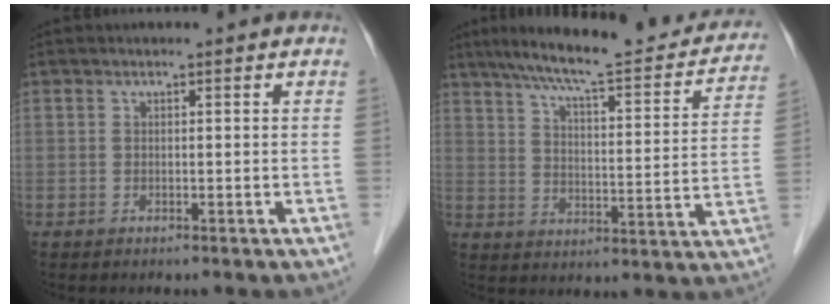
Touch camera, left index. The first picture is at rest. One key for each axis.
{"total": 22.0, "fx": 18.9, "fy": 3.4, "fz": 10.8, "tx": -0.157, "ty": -0.010, "tz": 0.245}